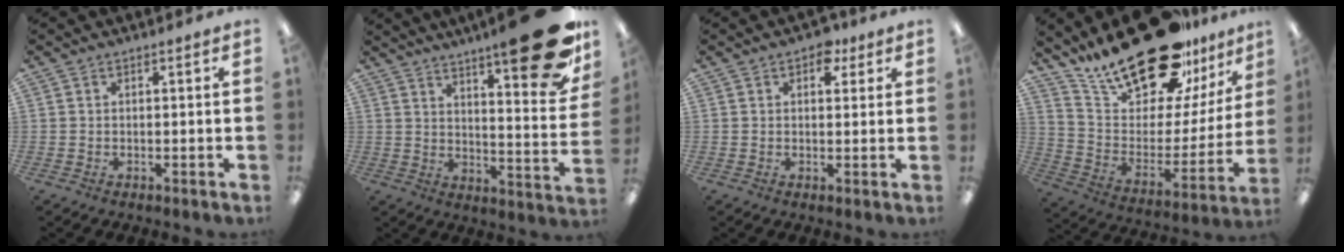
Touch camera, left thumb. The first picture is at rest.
{"total": 20.7, "force": [13.6, 4.7, 14.8], "torque": [-0.197, -0.096, 0.214]}
{"total": 4.5, "force": [2.4, 2.7, 2.6], "torque": [-0.017, -0.008, 0.036]}
{"total": 26.3, "force": [21.2, 9.6, 12.1], "torque": [-0.202, -0.137, 0.374]}